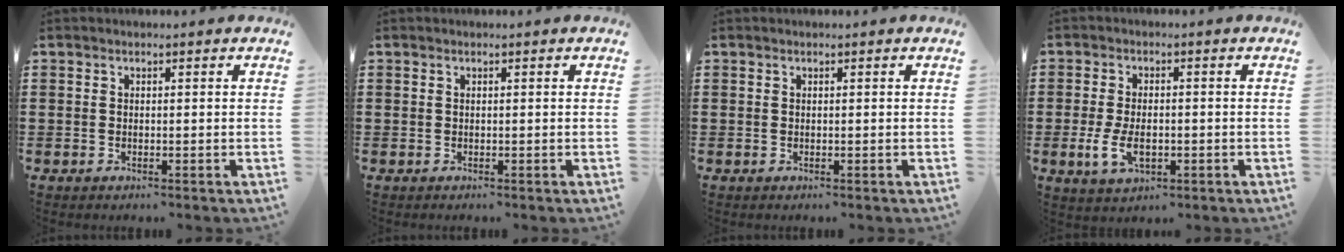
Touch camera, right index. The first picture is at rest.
{"total": 0.0}
{"total": 0.0}
{"total": 4.9, "force": [-1.1, 2.7, 4.0], "torque": [-0.093, -0.006, -0.023]}